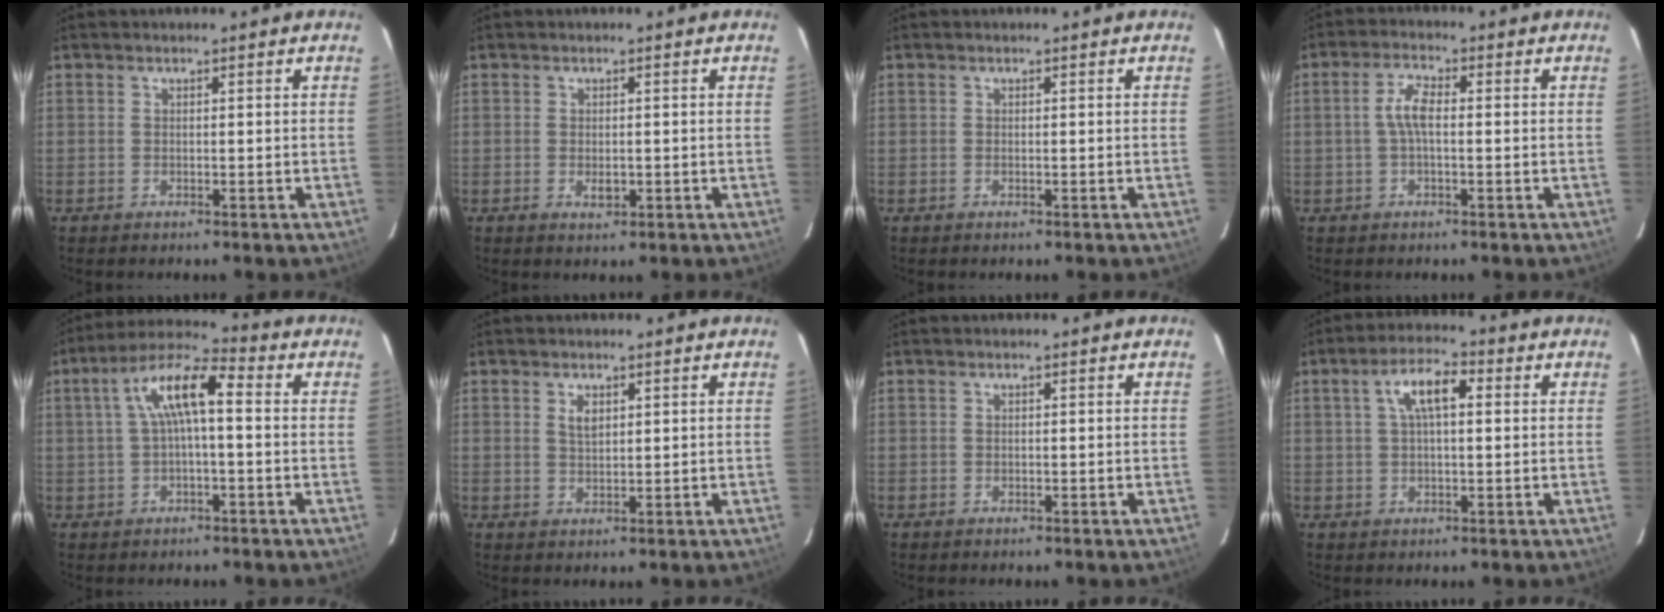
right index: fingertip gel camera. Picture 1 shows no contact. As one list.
[{"total": 1.9, "force": [-0.4, 1.3, 1.4], "torque": [-0.022, -0.002, -0.004]}, {"total": 0.0}, {"total": 4.2, "force": [0.0, 1.6, 3.9], "torque": [-0.081, 0.009, -0.001]}, {"total": 9.8, "force": [1.0, 2.9, 9.3], "torque": [-0.177, 0.028, 0.015]}, {"total": 2.5, "force": [1.2, 1.4, 1.7], "torque": [-0.029, 0.002, 0.022]}, {"total": 0.0}, {"total": 7.0, "force": [1.9, 2.8, 6.2], "torque": [-0.115, 0.019, 0.034]}]